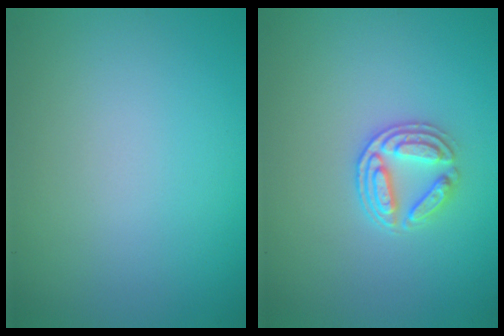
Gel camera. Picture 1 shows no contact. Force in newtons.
{"total": 3.0, "press": 2.7, "slide": 1.2}